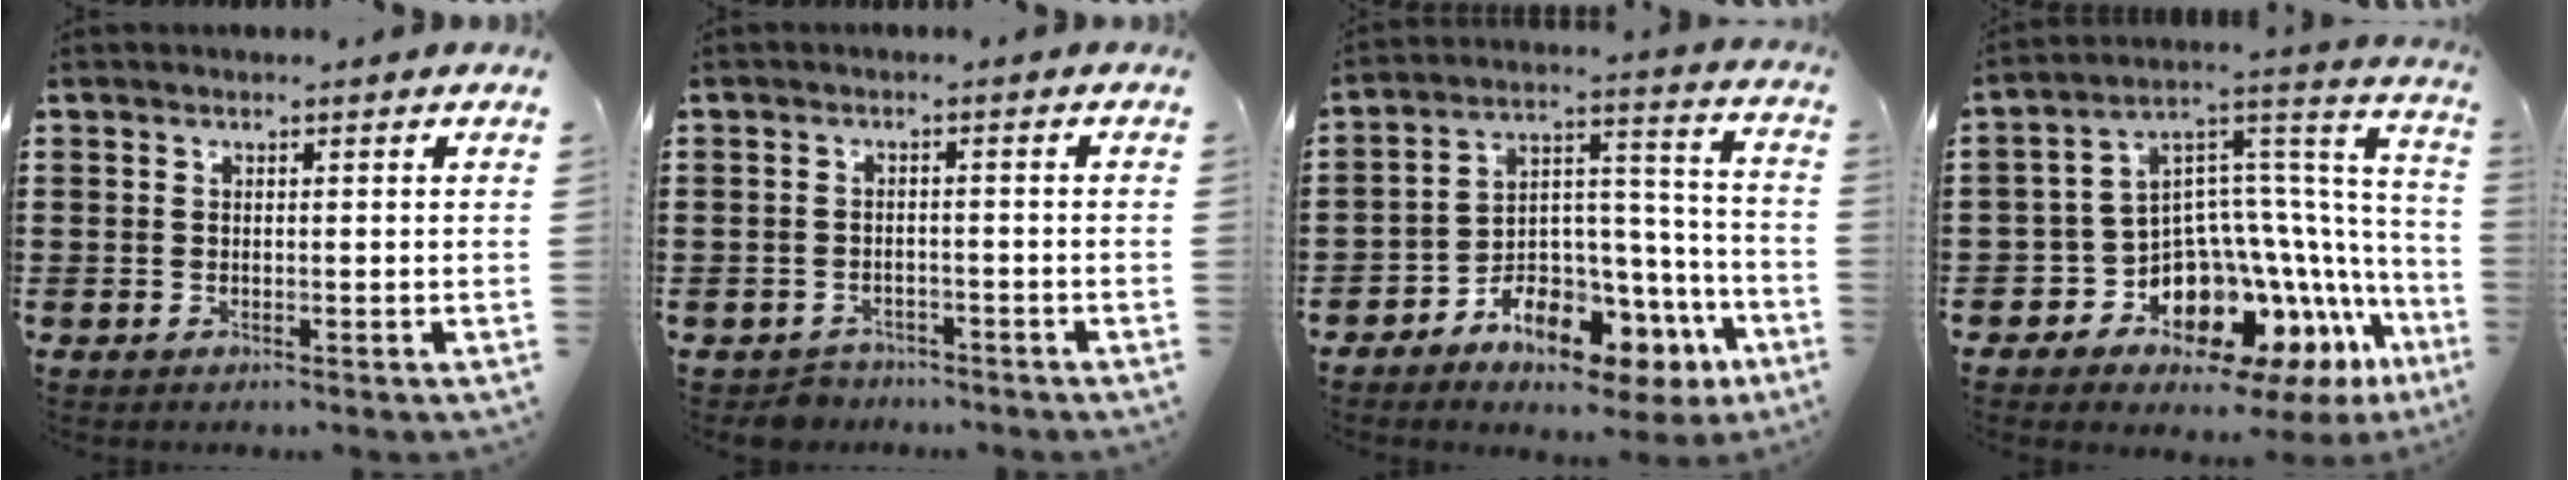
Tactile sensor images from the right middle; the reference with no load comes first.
{"total": 2.5, "force": [-2.4, 0.6, -0.3], "torque": [-0.003, 0.001, -0.054]}
{"total": 8.7, "force": [-6.6, 4.3, 3.6], "torque": [-0.064, 0.017, -0.119]}
{"total": 9.9, "force": [-6.8, 5.4, 4.8], "torque": [-0.112, -0.027, -0.132]}